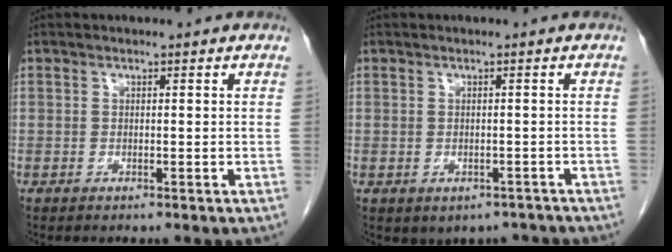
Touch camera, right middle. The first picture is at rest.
{"total": 4.4, "force": [-3.3, 2.8, 0.9], "torque": [0.000, 0.011, -0.038]}